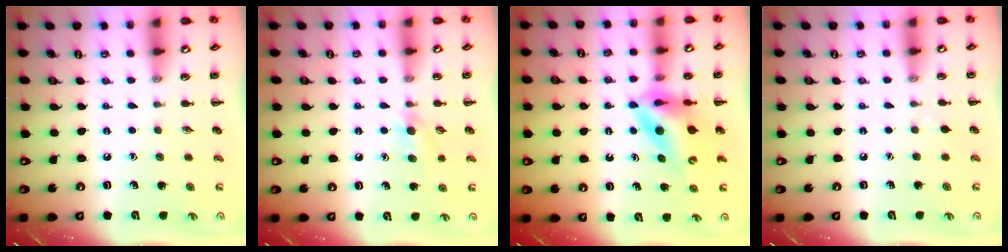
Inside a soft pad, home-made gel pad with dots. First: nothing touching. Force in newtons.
{"total": 6.1, "press": 5.8, "slide": 1.7}
{"total": 11.0, "press": 10.4, "slide": 3.7}
{"total": 2.3, "press": 2.0, "slide": 1.0}